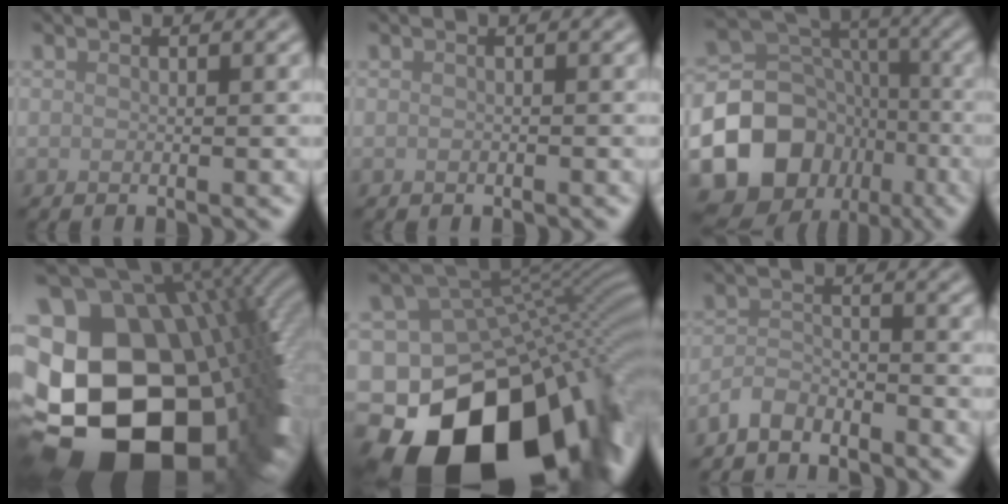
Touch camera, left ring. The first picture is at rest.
{"total": 0.0}
{"total": 12.5, "force": [-5.2, 10.2, 5.0], "torque": [-0.105, 0.004, -0.099]}
{"total": 22.8, "force": [-4.4, 16.1, 15.5], "torque": [-0.280, -0.037, -0.053]}
{"total": 21.1, "force": [-11.9, 13.3, 11.3], "torque": [-0.189, -0.018, -0.170]}
{"total": 2.7, "force": [-2.5, 0.9, 0.6], "torque": [-0.011, 0.003, -0.059]}